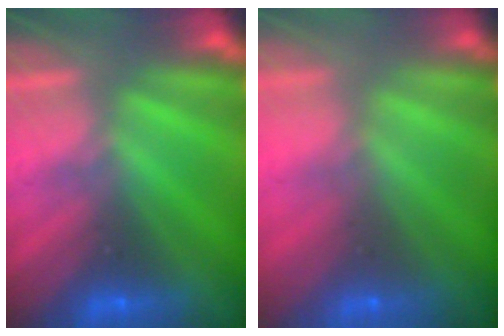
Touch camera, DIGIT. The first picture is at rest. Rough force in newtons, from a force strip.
{"total": 9.1}